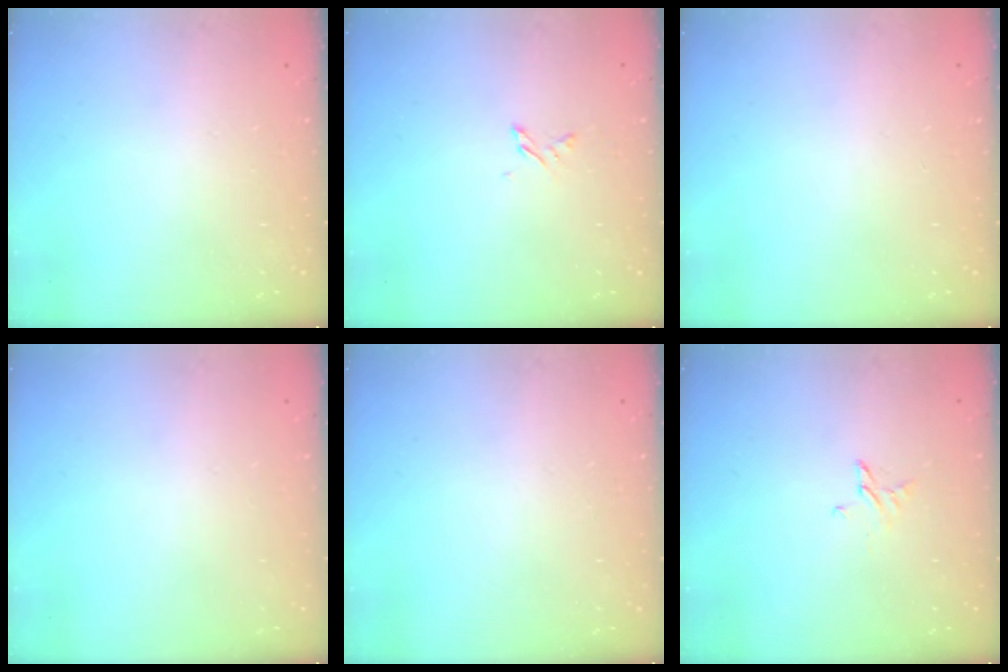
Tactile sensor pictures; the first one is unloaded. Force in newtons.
{"total": 1.7, "press": 1.7, "slide": 0.3}
{"total": 0.0}
{"total": 0.0}
{"total": 0.0}
{"total": 2.6, "press": 2.6, "slide": 0.3}